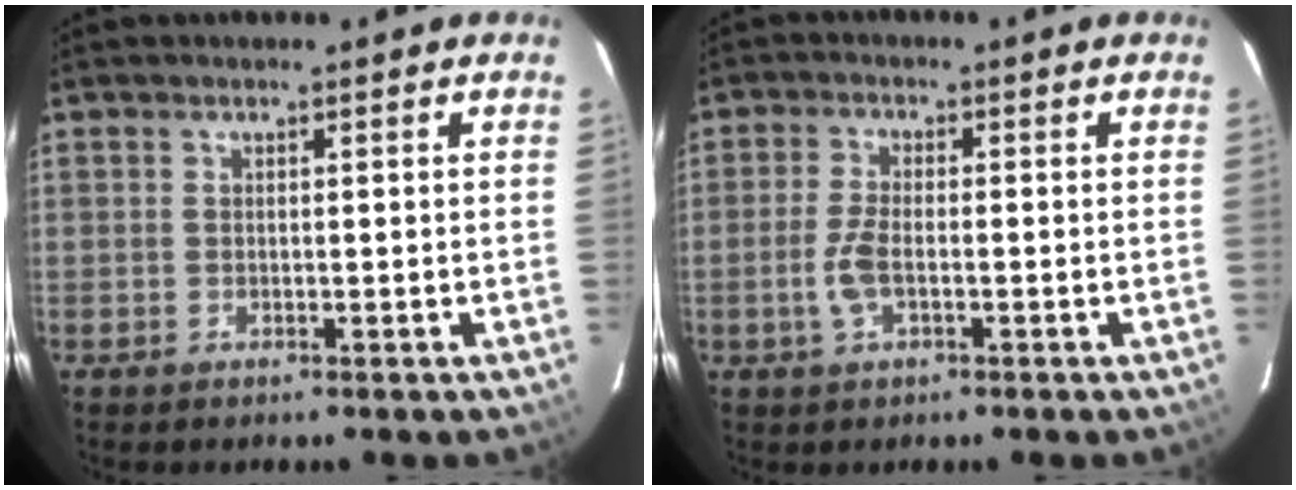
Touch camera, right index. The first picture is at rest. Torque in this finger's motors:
{"motor_torque": [0.35, 0.20, 0.06, 0.06]}